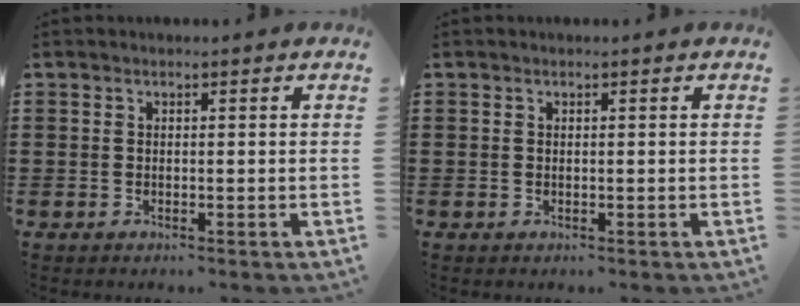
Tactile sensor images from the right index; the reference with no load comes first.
{"total": 0.0}